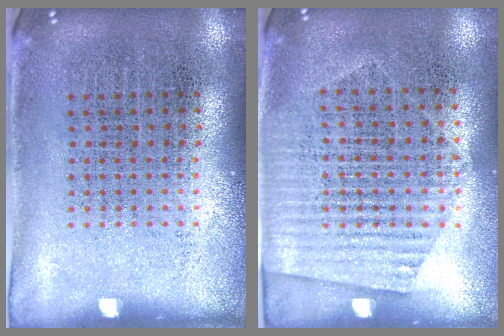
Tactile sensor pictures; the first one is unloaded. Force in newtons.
{"total": 1.5, "press": 1.2, "slide": 0.9}